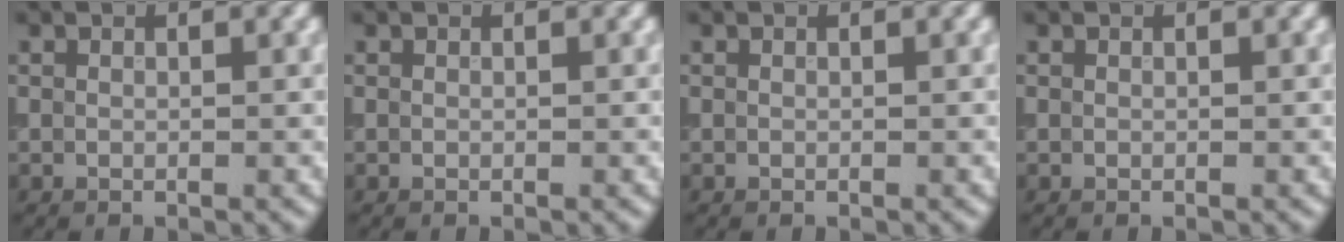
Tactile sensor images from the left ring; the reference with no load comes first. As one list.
[{"total": 0.0}, {"total": 0.0}, {"total": 0.0}]